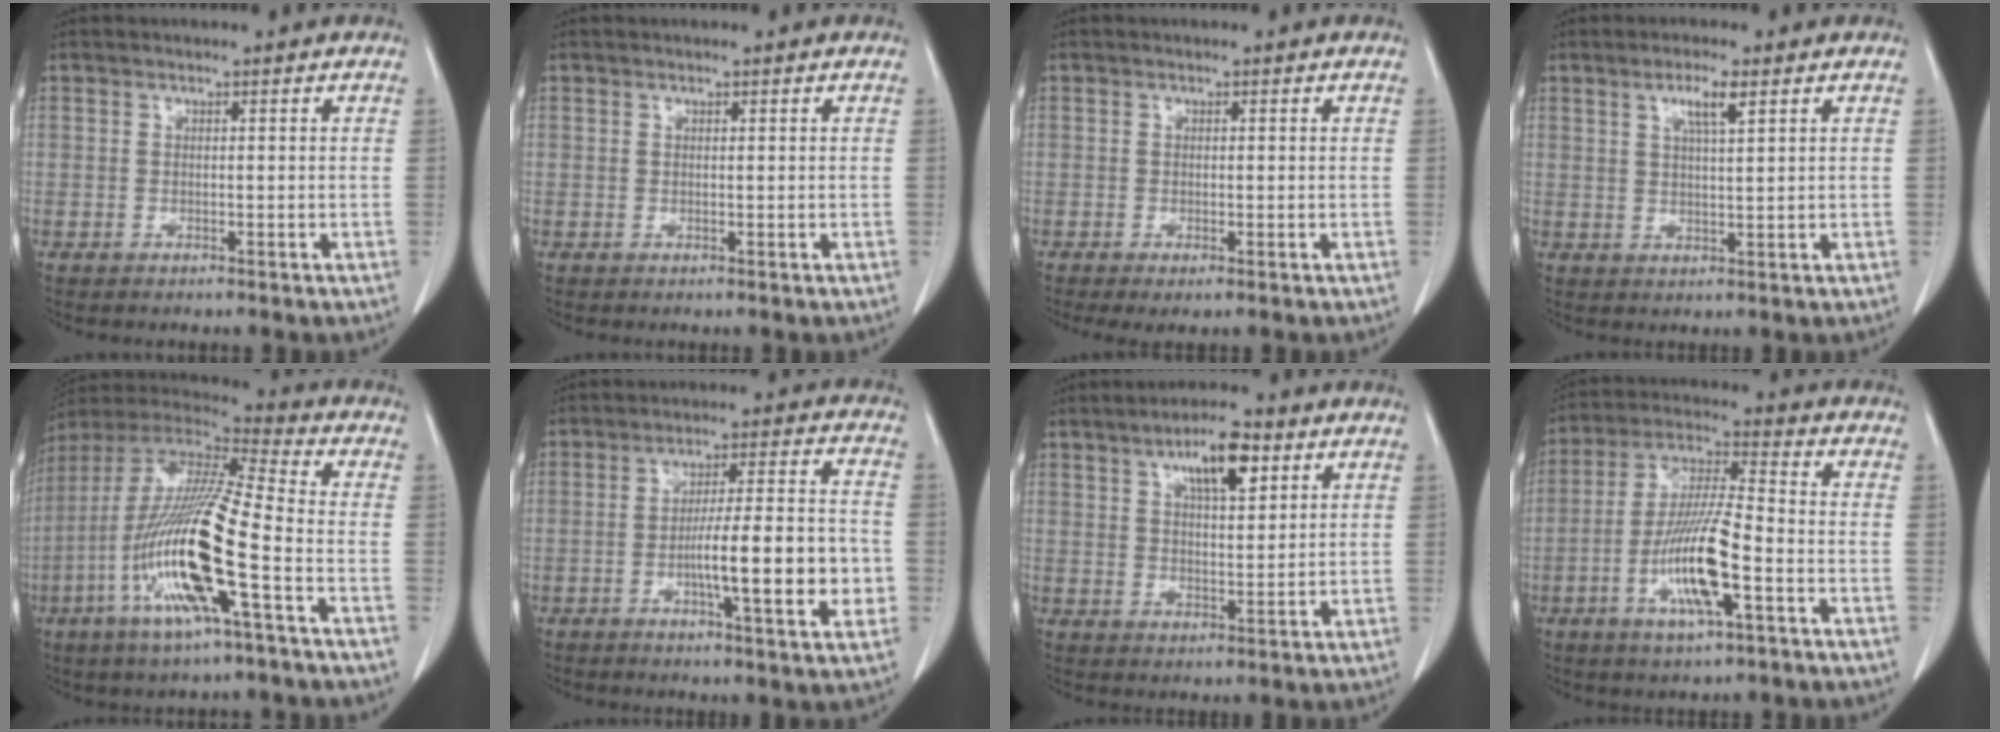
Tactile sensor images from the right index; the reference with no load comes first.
{"total": 0.0}
{"total": 3.3, "force": [-0.9, 1.3, 2.9], "torque": [-0.063, -0.005, -0.014]}
{"total": 4.6, "force": [2.4, 0.8, 3.9], "torque": [-0.074, 0.001, 0.044]}
{"total": 20.7, "force": [-6.5, 1.8, 19.5], "torque": [-0.419, -0.026, -0.129]}
{"total": 14.2, "force": [-3.3, 1.9, 13.7], "torque": [-0.212, 0.010, -0.048]}
{"total": 8.9, "force": [4.4, 3.0, 7.2], "torque": [-0.126, 0.008, 0.077]}
{"total": 13.2, "force": [-4.5, 2.1, 12.2], "torque": [-0.245, -0.005, -0.081]}